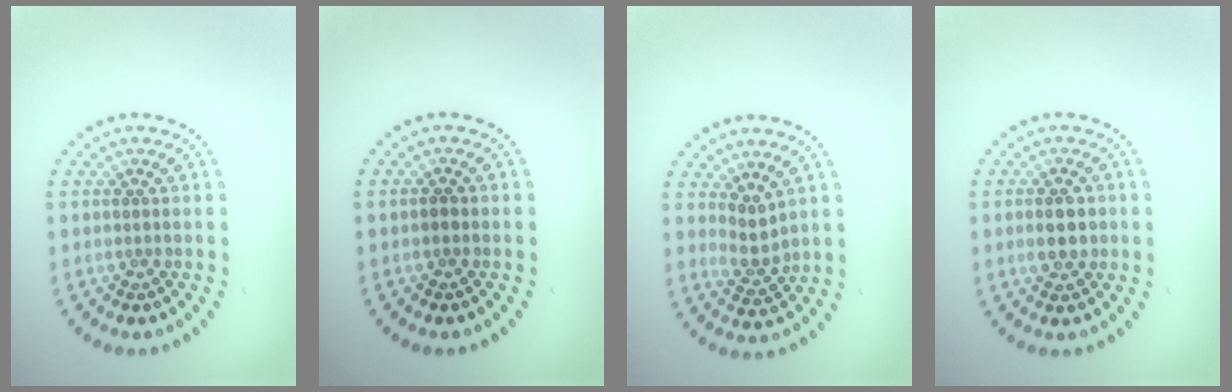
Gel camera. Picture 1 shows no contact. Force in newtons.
{"total": 0.9, "press": 0.8, "slide": 0.1}
{"total": 2.1, "press": 1.5, "slide": 1.4}
{"total": 2.5, "press": 2.5, "slide": 0.2}